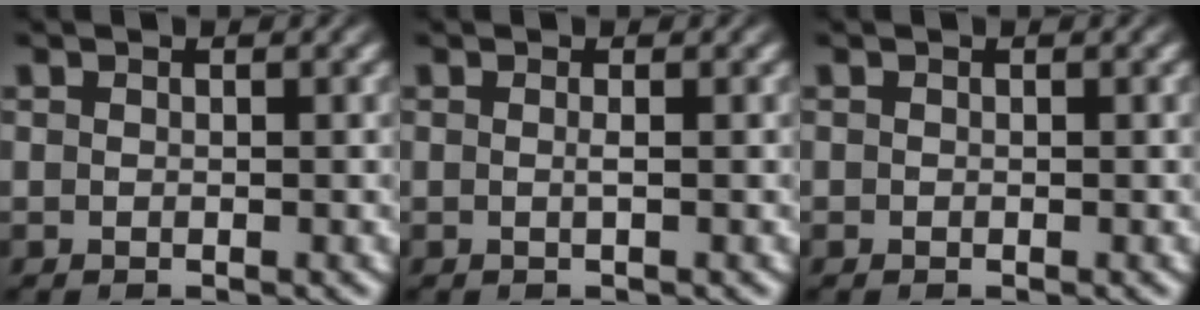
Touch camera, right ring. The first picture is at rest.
{"total": 0.6, "force": [-0.2, -0.3, 0.4], "torque": [-0.017, -0.004, -0.005]}
{"total": 0.0}